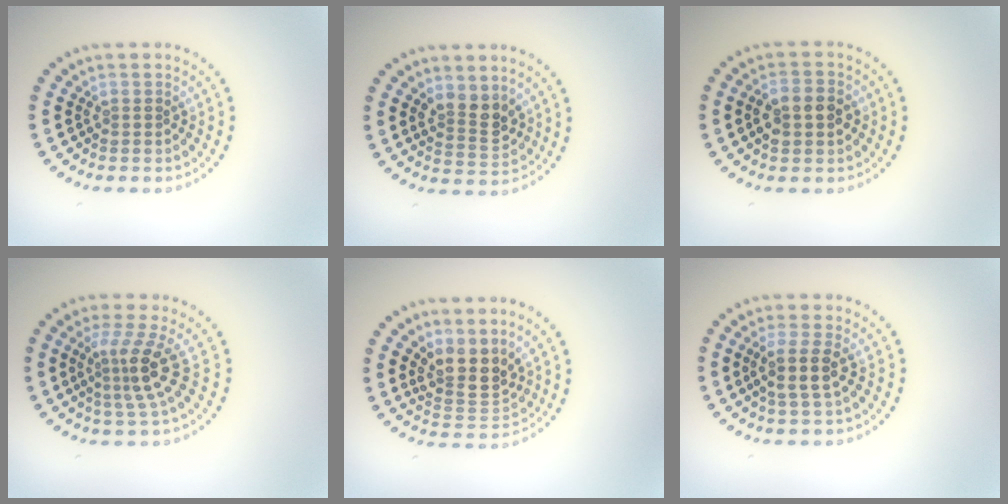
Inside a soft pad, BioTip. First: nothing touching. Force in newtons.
{"total": 2.7, "press": 2.5, "slide": 1.1}
{"total": 3.3, "press": 3.3, "slide": 0.4}
{"total": 3.7, "press": 2.6, "slide": 2.6}
{"total": 3.6, "press": 3.0, "slide": 2.1}
{"total": 2.8, "press": 2.4, "slide": 1.4}